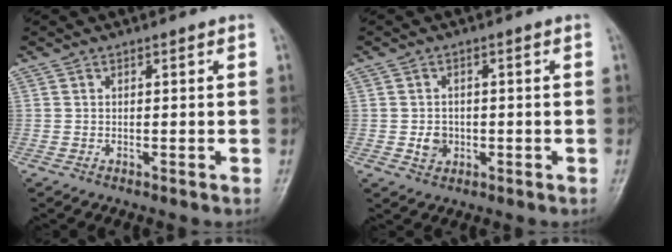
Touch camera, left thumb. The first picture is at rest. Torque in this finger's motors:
{"motor_torque": [-0.15, 0.15, 0.17, 0.15, 0.00]}